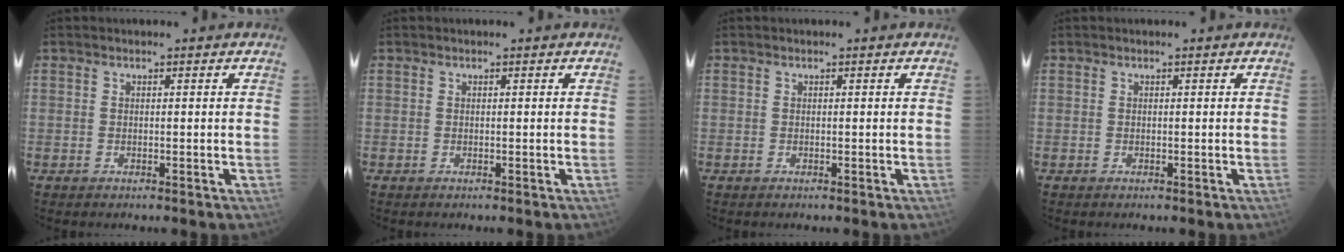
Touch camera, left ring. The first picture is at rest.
{"total": 0.0}
{"total": 0.0}
{"total": 0.0}